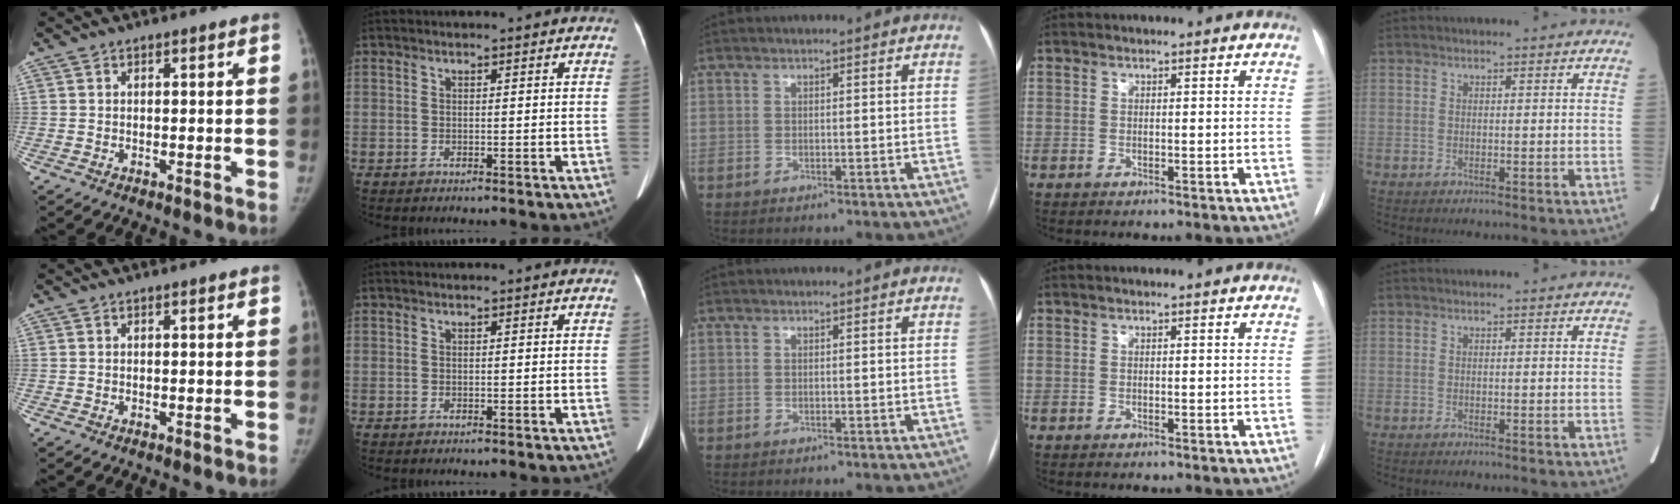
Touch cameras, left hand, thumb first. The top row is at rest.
{}